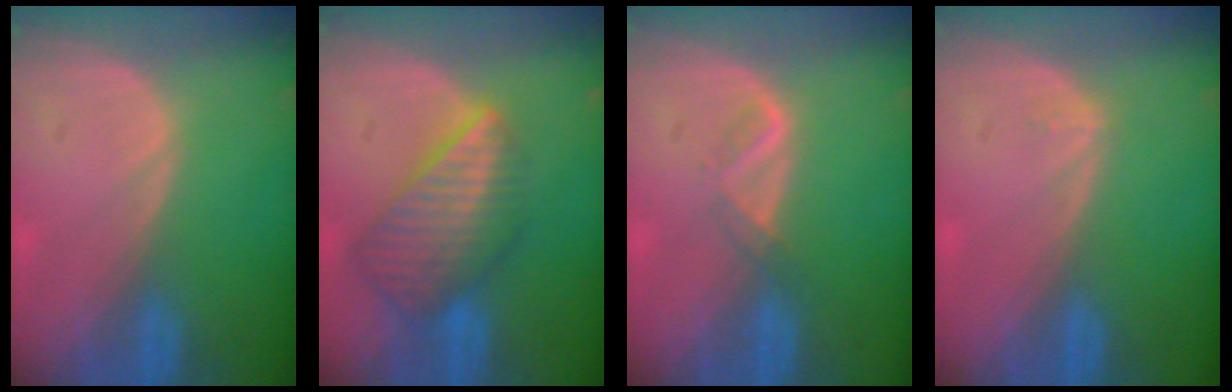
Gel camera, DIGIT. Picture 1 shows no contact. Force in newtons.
{"total": 8.6, "press": 7.6, "slide": 4.0}
{"total": 2.1, "press": 2.0, "slide": 0.6}
{"total": 0.6, "press": 0.4, "slide": 0.5}